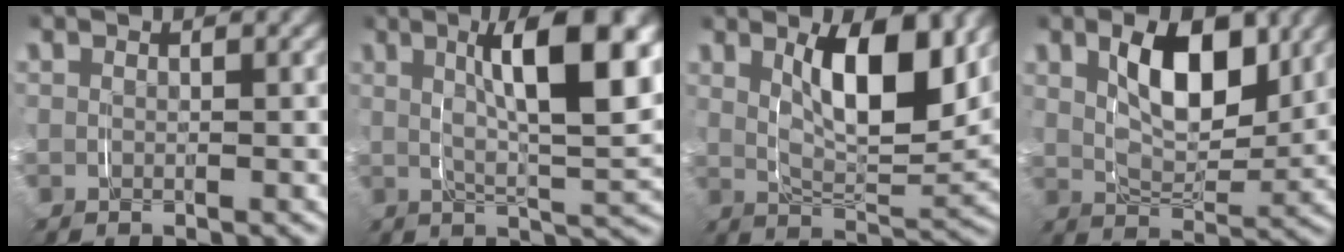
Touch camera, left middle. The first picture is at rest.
{"total": 8.7, "force": [2.2, 2.0, 8.2], "torque": [-0.126, 0.006, 0.035]}
{"total": 7.3, "force": [2.5, 2.6, 6.3], "torque": [-0.103, -0.014, 0.043]}
{"total": 6.3, "force": [2.1, 3.1, 5.0], "torque": [-0.078, -0.009, 0.037]}